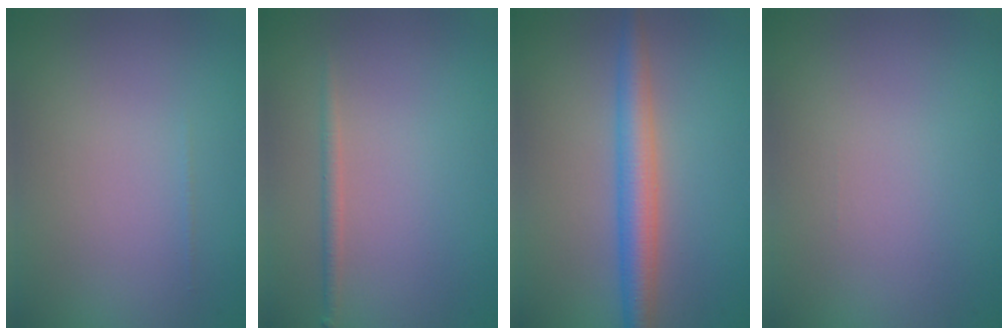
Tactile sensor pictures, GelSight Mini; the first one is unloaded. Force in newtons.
{"total": 1.1, "press": 1.1, "slide": 0.0}
{"total": 3.9, "press": 3.9, "slide": 0.0}
{"total": 0.0}